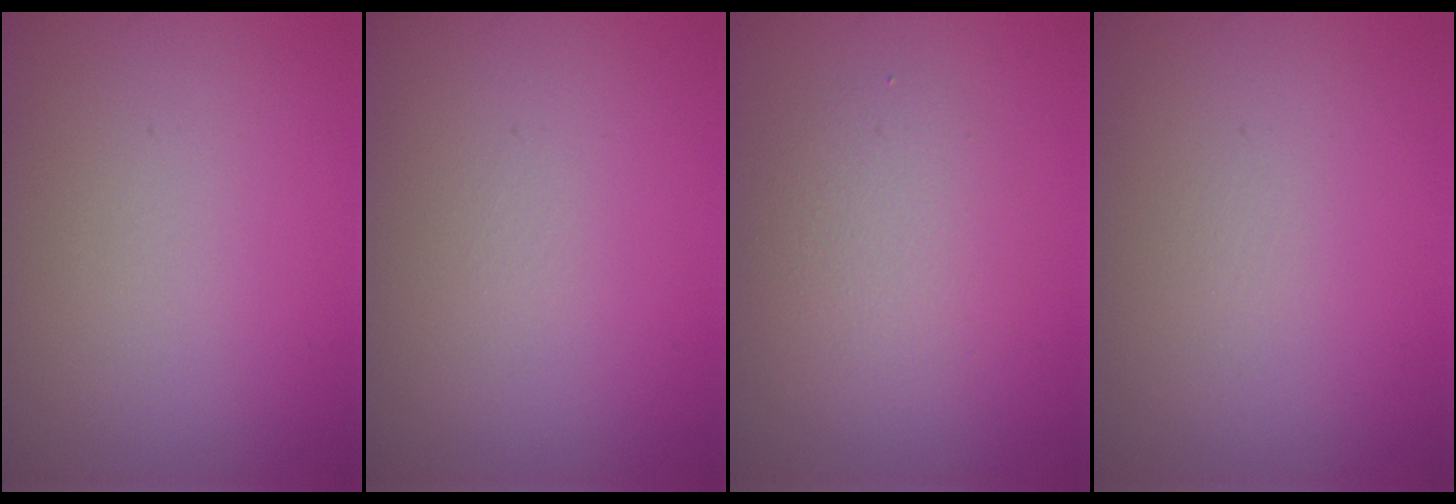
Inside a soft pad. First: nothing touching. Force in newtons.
{"total": 0.0}
{"total": 3.1, "press": 3.1, "slide": 0.3}
{"total": 0.0}